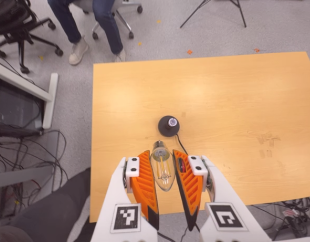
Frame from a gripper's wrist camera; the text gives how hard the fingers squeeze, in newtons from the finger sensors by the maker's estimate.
{"total": 14.0, "left": 15.4, "right": 12.6}